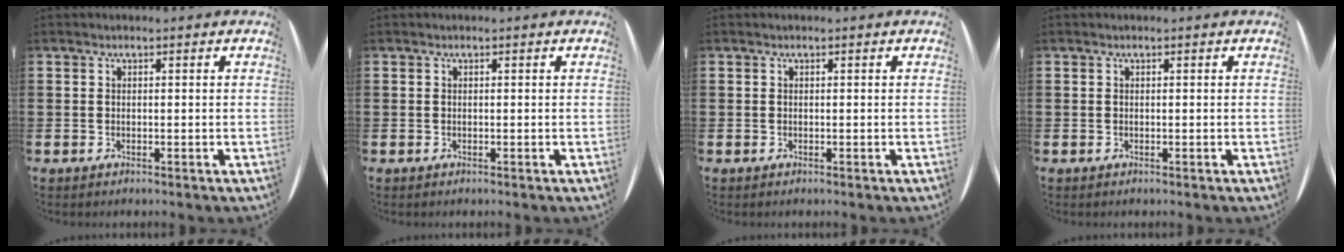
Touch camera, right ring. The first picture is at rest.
{"total": 0.0}
{"total": 0.0}
{"total": 0.0}